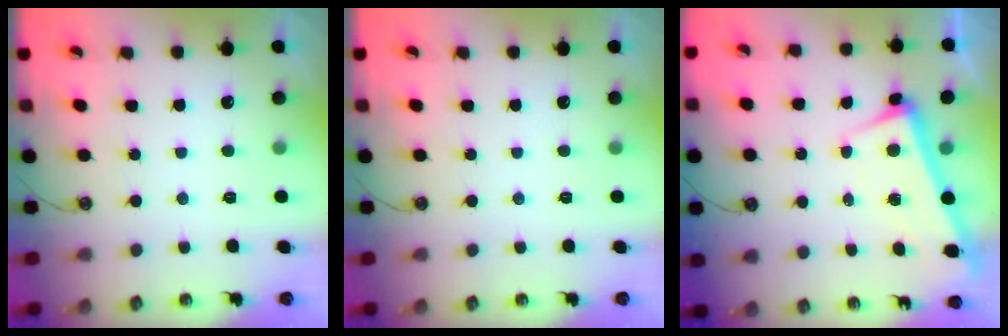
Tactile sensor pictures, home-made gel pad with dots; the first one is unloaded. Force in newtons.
{"total": 0.0}
{"total": 3.2, "press": 3.0, "slide": 1.0}